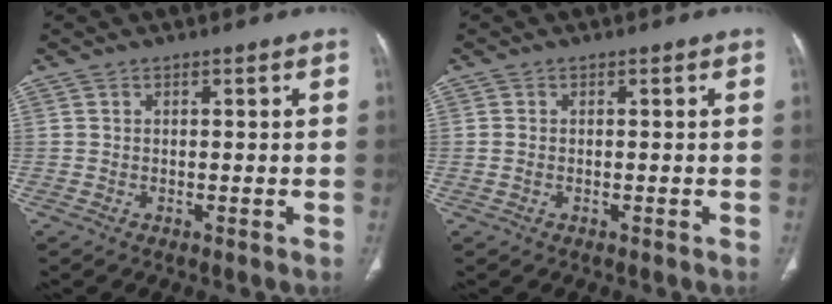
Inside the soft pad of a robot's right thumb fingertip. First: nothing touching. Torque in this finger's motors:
{"motor_torque": [-0.15, -0.40, 0.46, -0.06, -0.02]}